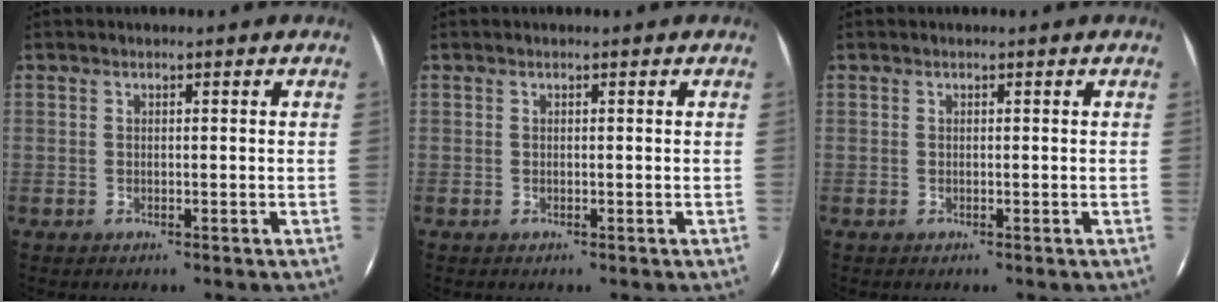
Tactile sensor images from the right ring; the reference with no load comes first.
{"total": 0.0}
{"total": 0.0}